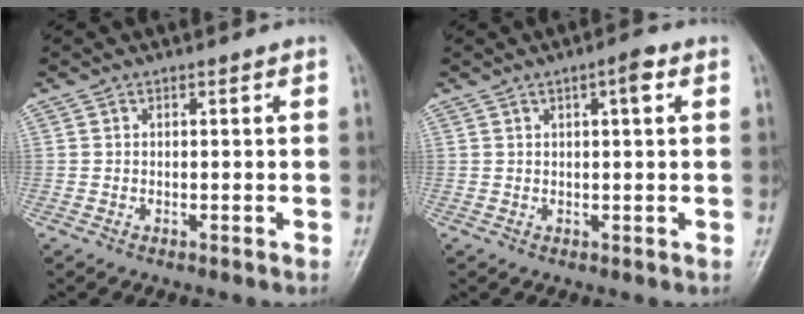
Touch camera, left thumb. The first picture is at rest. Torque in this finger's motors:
{"motor_torque": [0.29, 0.43, -0.17, 0.02, 0.09]}